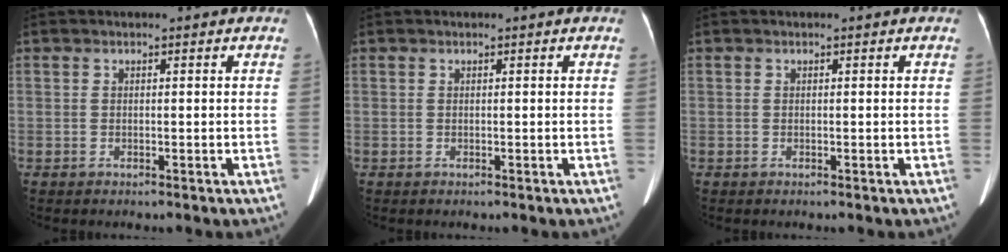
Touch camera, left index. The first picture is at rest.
{"total": 0.0}
{"total": 0.0}